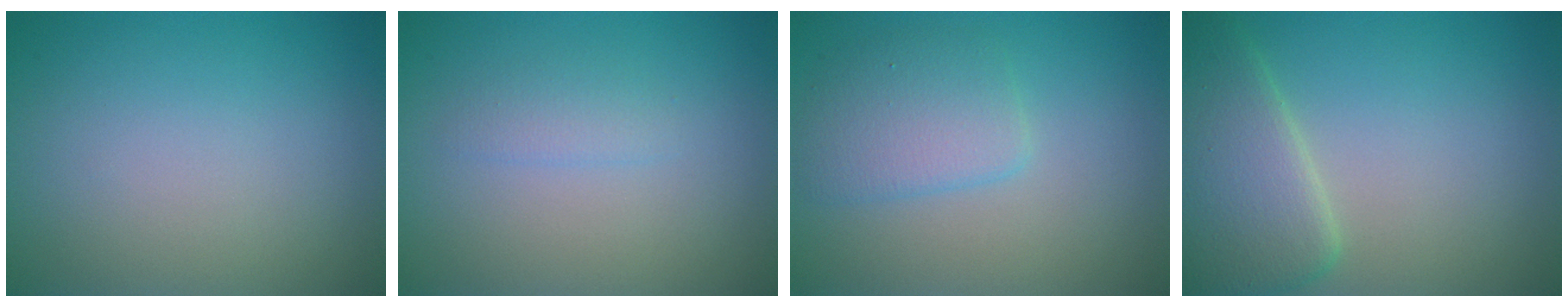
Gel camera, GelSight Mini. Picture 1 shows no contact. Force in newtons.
{"total": 1.2, "press": 1.2, "slide": 0.1}
{"total": 3.2, "press": 3.2, "slide": 0.1}
{"total": 6.1, "press": 6.1, "slide": 0.3}